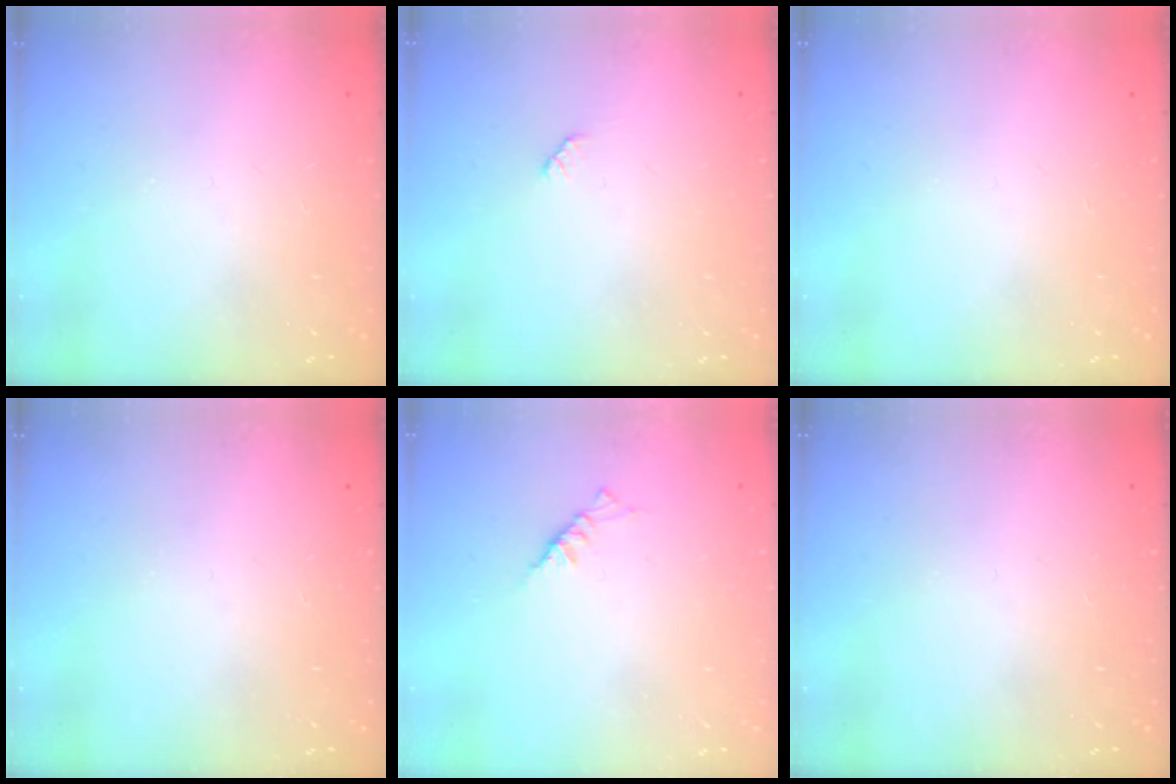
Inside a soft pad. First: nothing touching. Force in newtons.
{"total": 2.5, "press": 2.5, "slide": 0.4}
{"total": 0.0}
{"total": 0.0}
{"total": 2.3, "press": 2.2, "slide": 0.5}
{"total": 0.0}